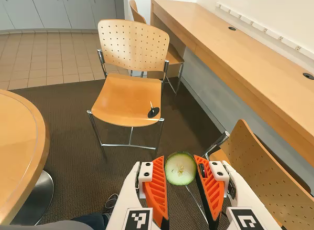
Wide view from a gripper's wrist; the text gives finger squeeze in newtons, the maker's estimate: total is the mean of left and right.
{"total": 9.1, "left": 8.8, "right": 9.4}